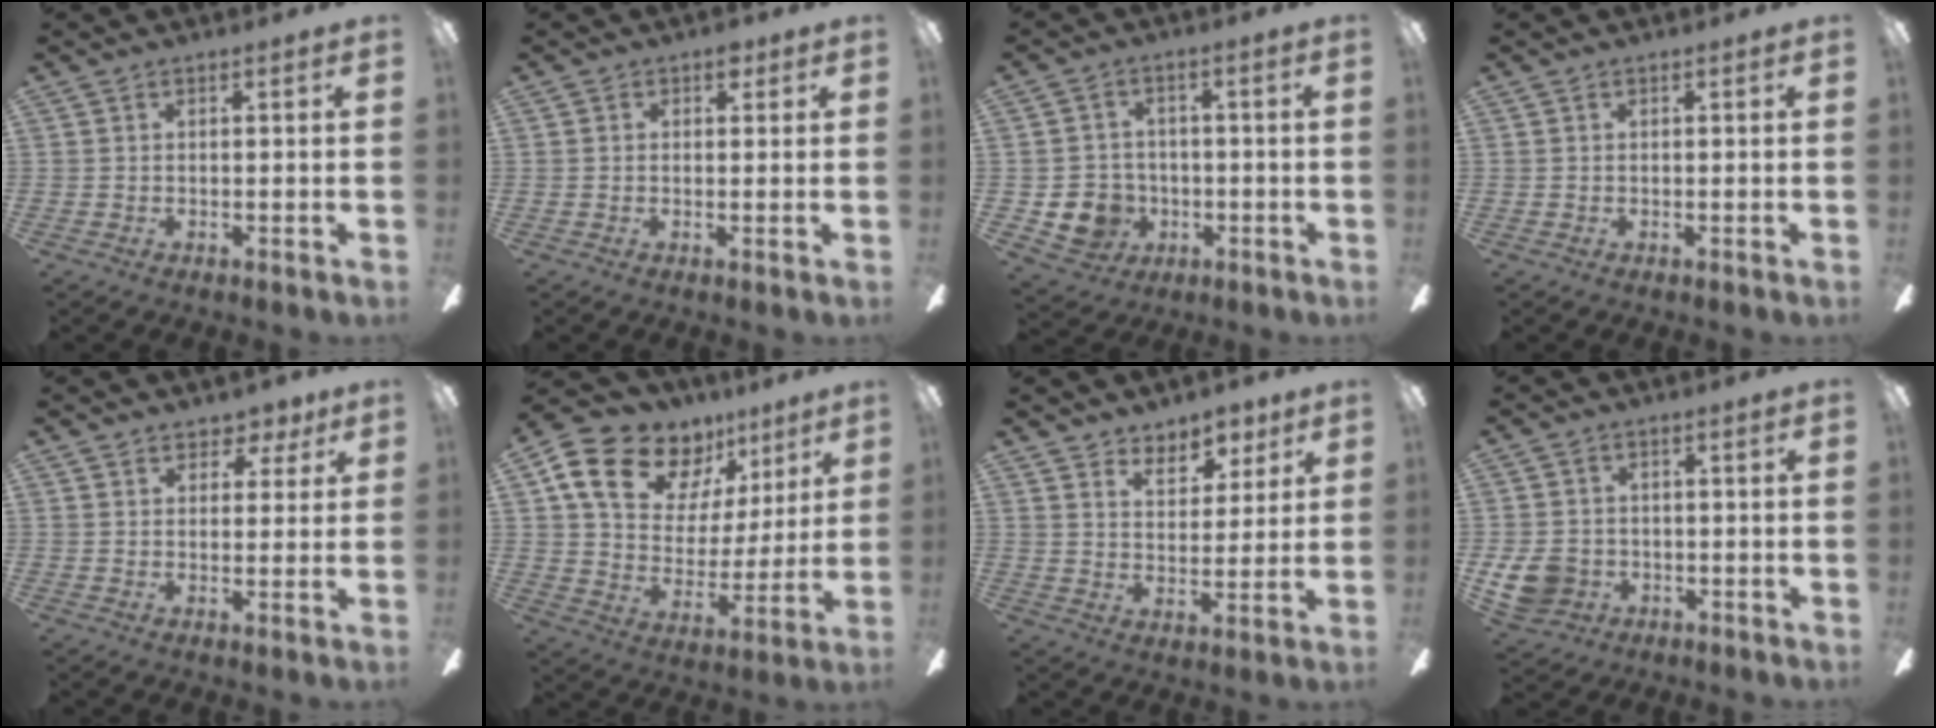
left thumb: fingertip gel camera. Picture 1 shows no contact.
{"total": 2.3, "force": [0.9, 1.7, 1.3], "torque": [-0.009, 0.002, 0.013]}
{"total": 7.4, "force": [-2.0, 6.9, 1.9], "torque": [-0.059, 0.013, -0.033]}
{"total": 0.0}
{"total": 4.4, "force": [2.9, 3.0, 1.3], "torque": [-0.007, -0.010, 0.047]}
{"total": 18.3, "force": [11.5, 11.8, 8.0], "torque": [-0.142, -0.052, 0.215]}
{"total": 6.5, "force": [5.1, 3.9, 1.1], "torque": [-0.006, -0.034, 0.089]}
{"total": 7.5, "force": [-1.5, 6.6, 3.3], "torque": [-0.076, 0.011, -0.029]}